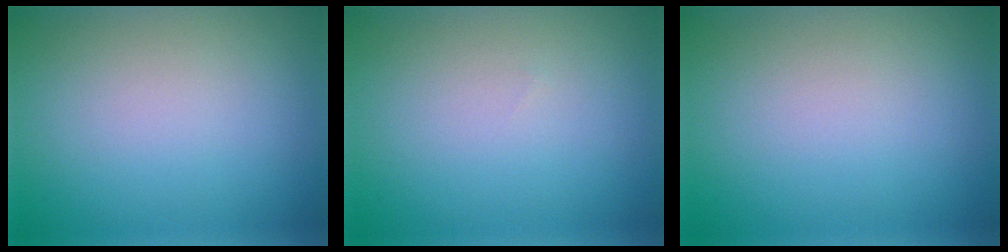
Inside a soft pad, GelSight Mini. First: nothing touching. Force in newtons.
{"total": 0.0}
{"total": 0.0}